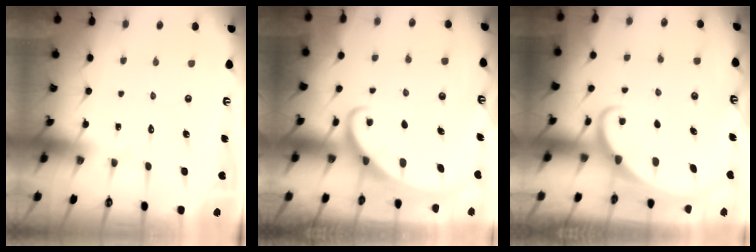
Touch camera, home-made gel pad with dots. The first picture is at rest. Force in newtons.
{"total": 2.2, "press": 2.2, "slide": 0.3}
{"total": 2.7, "press": 2.7, "slide": 0.2}